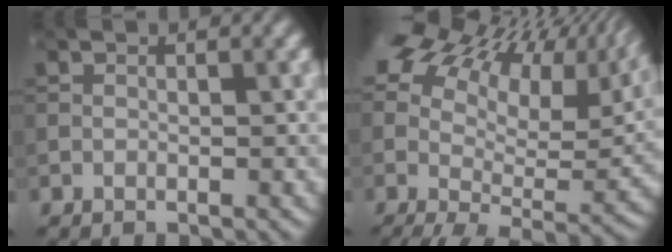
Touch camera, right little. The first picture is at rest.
{"total": 17.9, "force": [8.2, 9.1, 13.1], "torque": [-0.221, 0.037, 0.135]}